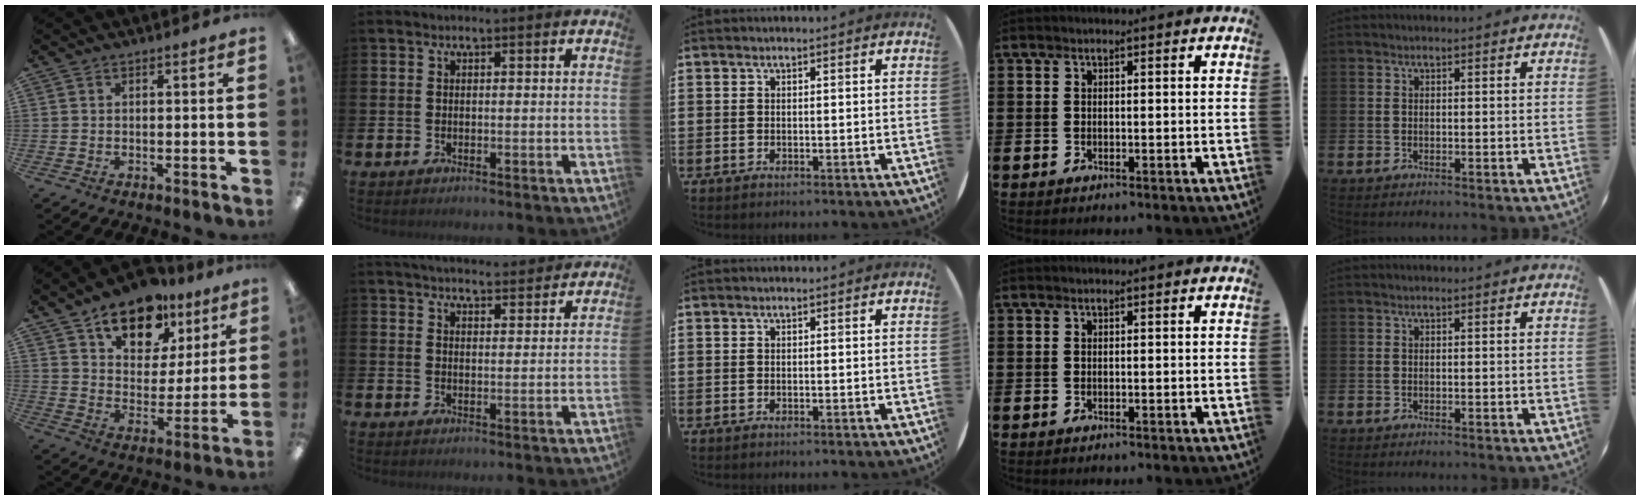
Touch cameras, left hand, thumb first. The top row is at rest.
{"thumb": {"total": 15.5, "force": [10.7, 8.8, 7.0], "torque": [-0.103, -0.056, 0.190]}, "index": {"total": 4.5, "force": [4.5, 0.4, 0.4], "torque": [-0.018, -0.023, 0.082]}}